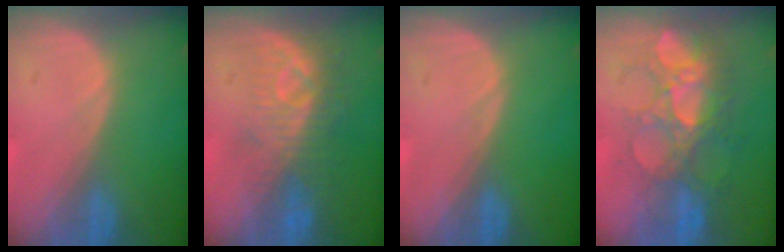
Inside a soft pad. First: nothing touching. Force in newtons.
{"total": 8.1, "press": 7.5, "slide": 3.2}
{"total": 0.0}
{"total": 8.8, "press": 8.7, "slide": 1.6}